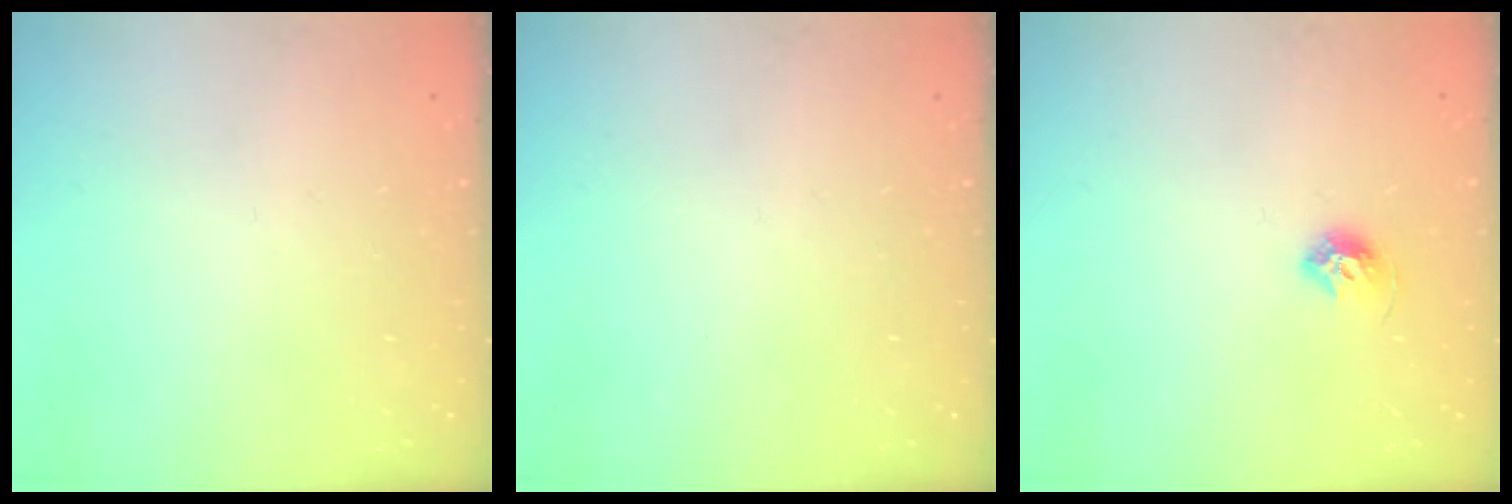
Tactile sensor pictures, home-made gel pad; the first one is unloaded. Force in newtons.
{"total": 0.0}
{"total": 7.3, "press": 7.3, "slide": 0.8}